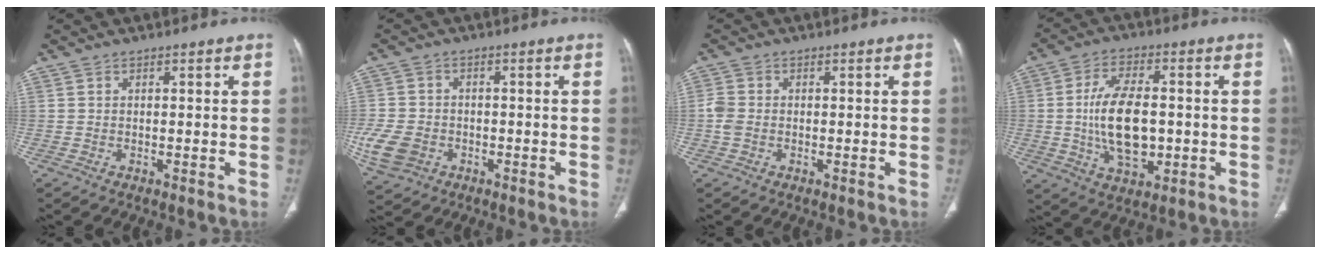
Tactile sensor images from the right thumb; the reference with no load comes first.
{"total": 8.3, "force": [-2.7, 6.5, 4.4], "torque": [-0.100, 0.010, -0.043]}
{"total": 2.6, "force": [-0.5, 2.0, 1.7], "torque": [-0.045, 0.003, -0.012]}
{"total": 13.4, "force": [-0.7, 7.2, 11.2], "torque": [-0.196, 0.001, -0.005]}